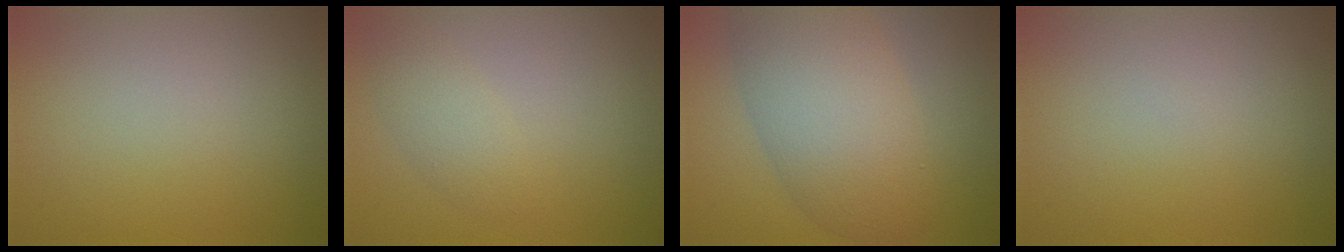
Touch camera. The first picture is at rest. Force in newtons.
{"total": 2.0, "press": 2.0, "slide": 0.1}
{"total": 7.9, "press": 7.9, "slide": 0.1}
{"total": 0.0}